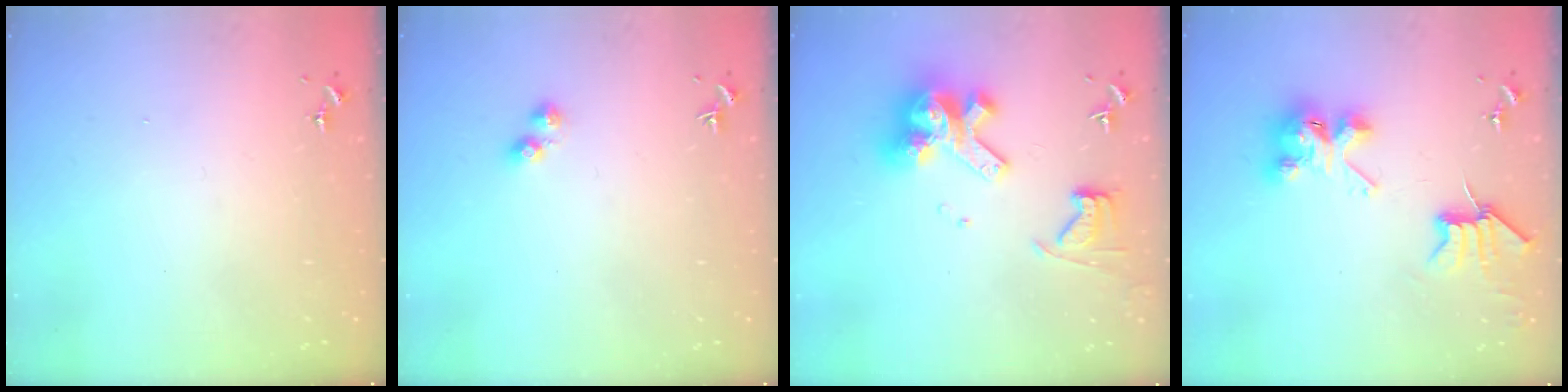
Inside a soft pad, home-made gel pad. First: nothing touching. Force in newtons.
{"total": 2.5, "press": 2.4, "slide": 0.6}
{"total": 15.0, "press": 14.9, "slide": 1.8}
{"total": 8.1, "press": 8.1, "slide": 0.4}